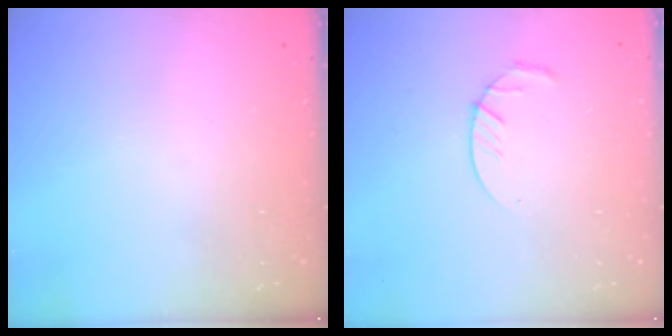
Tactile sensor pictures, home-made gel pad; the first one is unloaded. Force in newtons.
{"total": 4.3, "press": 4.2, "slide": 0.6}